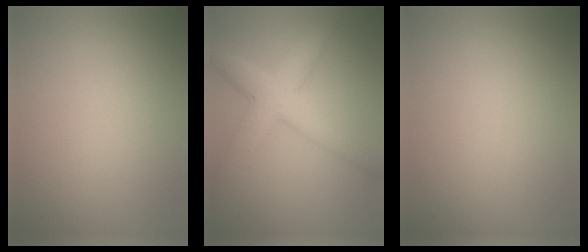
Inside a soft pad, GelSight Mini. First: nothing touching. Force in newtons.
{"total": 6.1, "press": 6.1, "slide": 0.1}
{"total": 0.0}